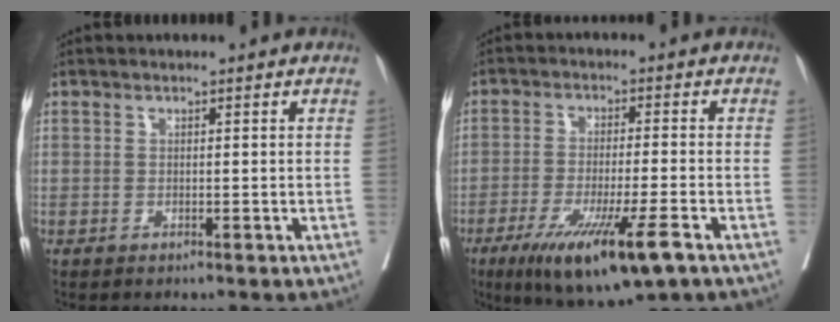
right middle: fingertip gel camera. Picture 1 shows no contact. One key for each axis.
{"total": 13.1, "fx": -7.3, "fy": 1.3, "fz": 10.9, "tx": -0.178, "ty": -0.036, "tz": -0.116}